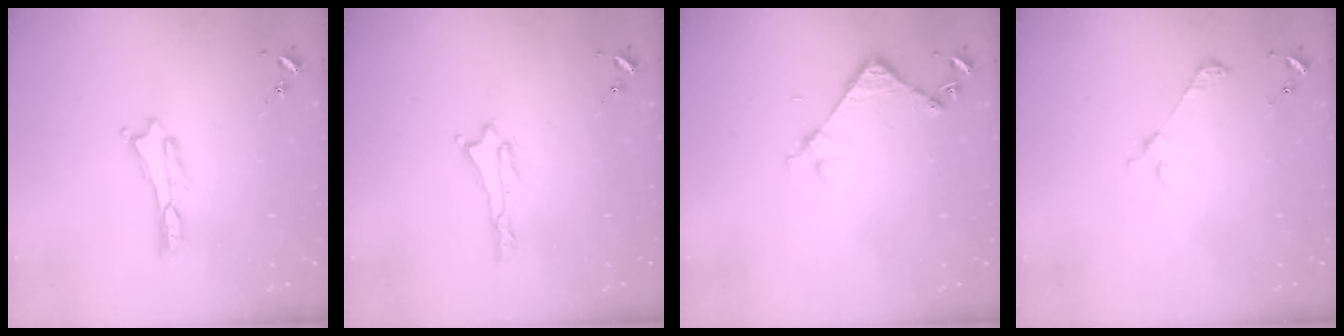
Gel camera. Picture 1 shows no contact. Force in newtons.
{"total": 0.0}
{"total": 4.2, "press": 4.2, "slide": 0.3}
{"total": 2.5, "press": 2.5, "slide": 0.2}